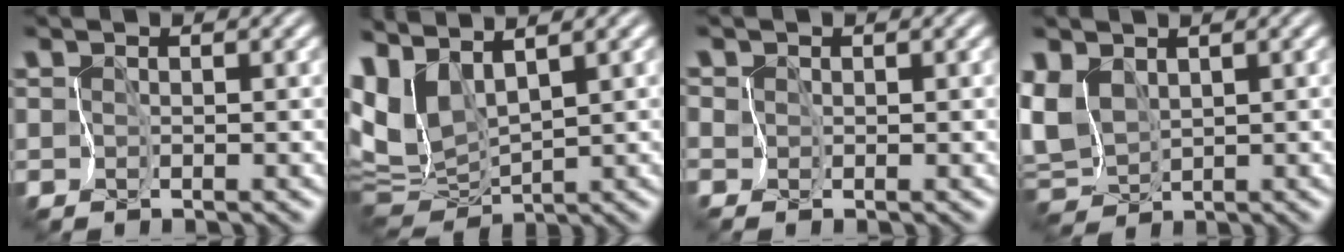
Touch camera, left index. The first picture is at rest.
{"total": 8.8, "force": [2.7, 4.4, 7.2], "torque": [-0.157, -0.006, 0.066]}
{"total": 1.6, "force": [0.9, 1.2, 0.6], "torque": [-0.008, 0.010, 0.013]}
{"total": 4.9, "force": [0.1, 3.4, 3.5], "torque": [-0.087, 0.003, -0.009]}